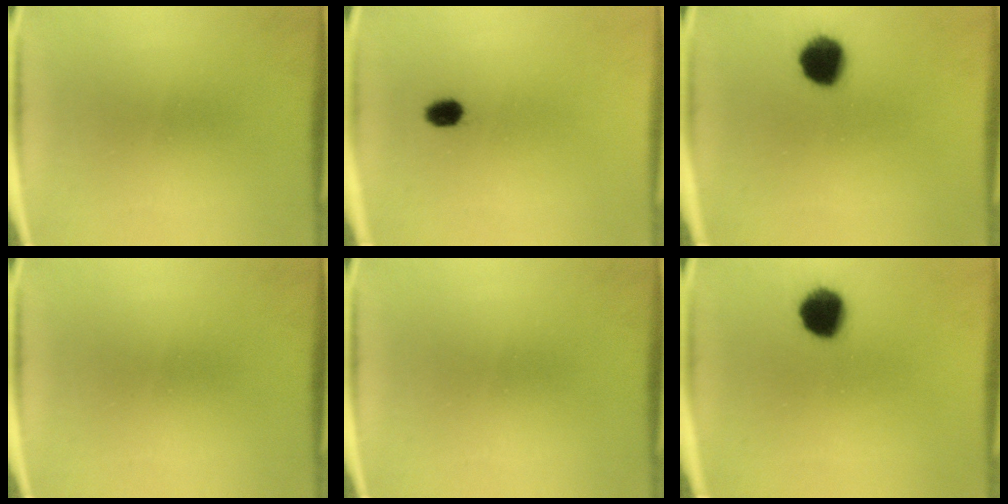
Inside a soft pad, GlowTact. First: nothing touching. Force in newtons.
{"total": 2.7}
{"total": 8.7}
{"total": 0.0}
{"total": 0.0}
{"total": 8.7}